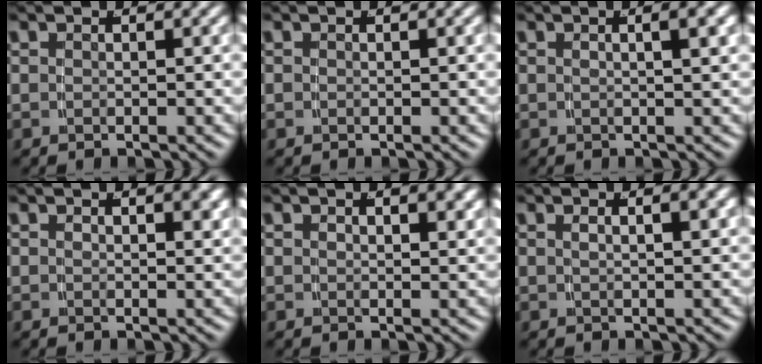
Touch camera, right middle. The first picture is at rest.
{"total": 0.0}
{"total": 1.6, "force": [0.3, -0.7, 1.4], "torque": [-0.016, 0.005, 0.010]}
{"total": 1.0, "force": [0.6, -0.1, 0.9], "torque": [-0.010, -0.004, 0.015]}
{"total": 1.1, "force": [0.8, 0.0, 0.8], "torque": [-0.009, -0.004, 0.018]}
{"total": 1.5, "force": [0.4, -0.6, 1.4], "torque": [-0.015, 0.003, 0.011]}